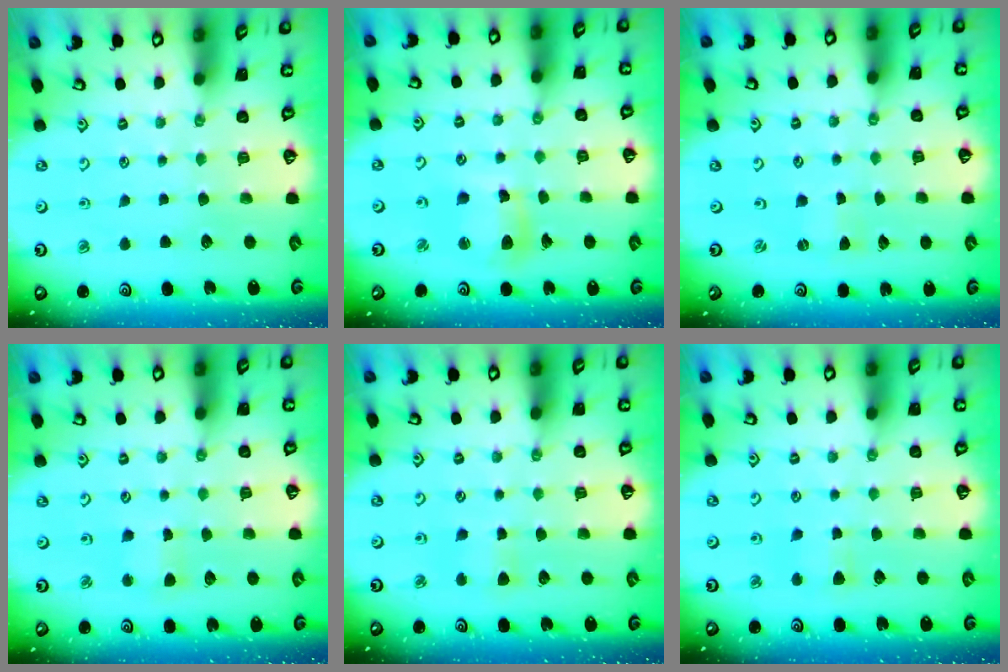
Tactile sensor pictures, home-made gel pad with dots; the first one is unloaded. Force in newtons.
{"total": 10.3, "press": 10.2, "slide": 1.2}
{"total": 0.0}
{"total": 3.6, "press": 3.6, "slide": 0.4}
{"total": 3.5, "press": 3.4, "slide": 0.6}
{"total": 5.2, "press": 5.1, "slide": 1.0}